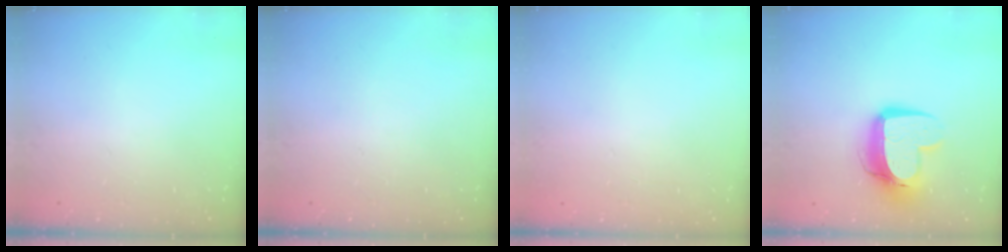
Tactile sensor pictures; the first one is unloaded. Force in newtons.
{"total": 0.0}
{"total": 0.0}
{"total": 13.9, "press": 13.8, "slide": 1.4}